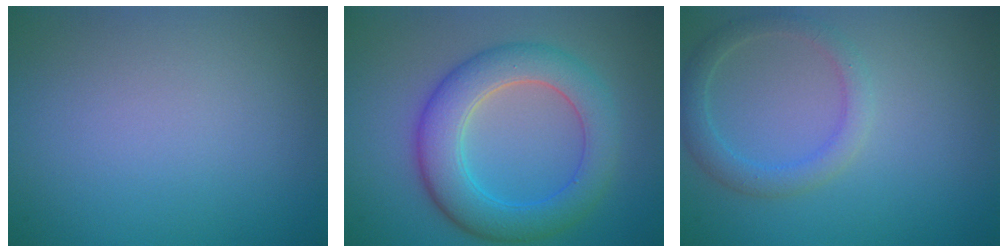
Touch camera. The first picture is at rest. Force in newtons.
{"total": 6.5, "press": 6.4, "slide": 0.5}
{"total": 2.5, "press": 2.5, "slide": 0.1}